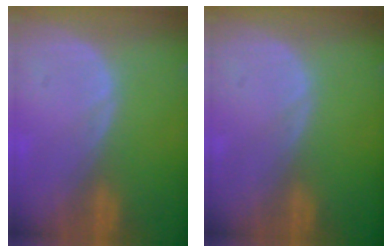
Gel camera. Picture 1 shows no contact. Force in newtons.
{"total": 0.0}